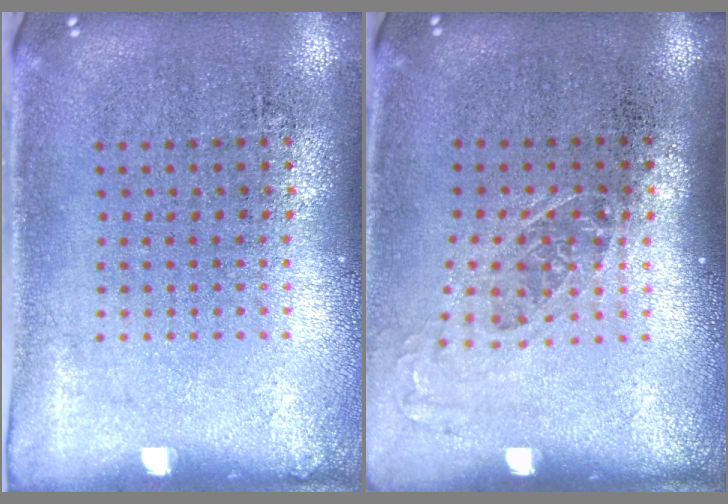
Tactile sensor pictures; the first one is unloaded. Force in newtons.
{"total": 1.2, "press": 0.9, "slide": 0.7}